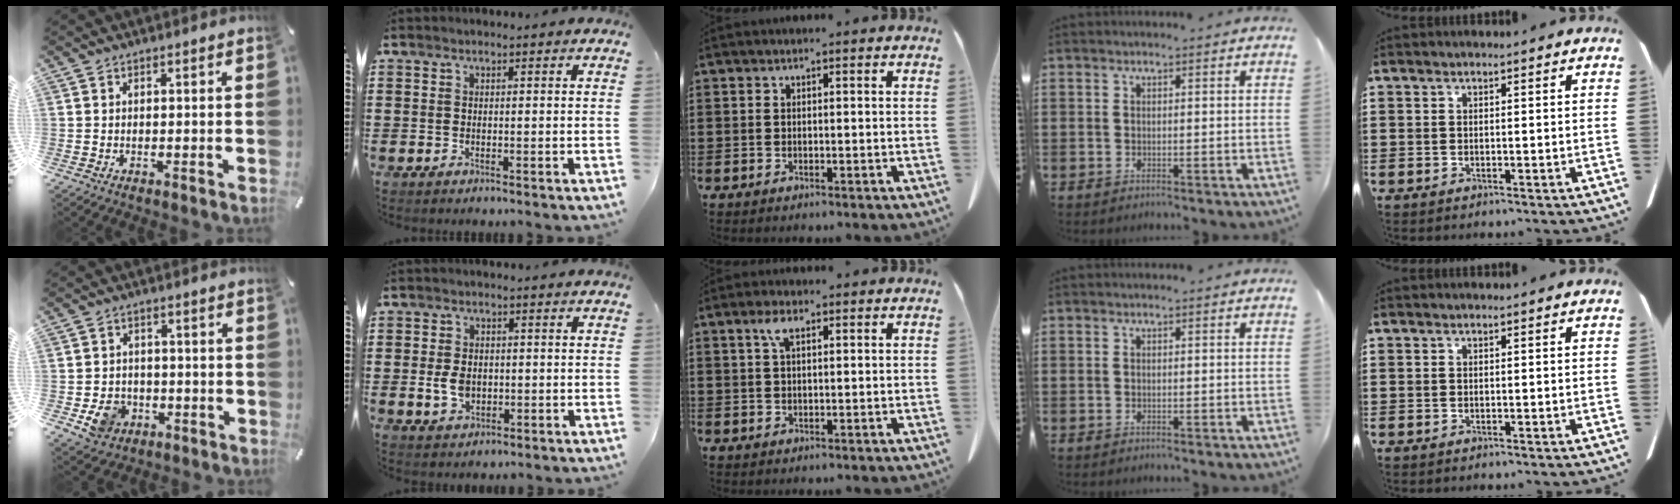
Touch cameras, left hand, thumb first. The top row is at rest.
{"thumb": {"total": 7.4, "force": [-2.3, 6.4, 2.8], "torque": [-0.066, 0.013, -0.040]}, "index": {"total": 3.9, "force": [-0.3, 2.7, 2.8], "torque": [-0.064, 0.004, -0.006]}, "middle": {"total": 3.2, "force": [1.4, 1.0, 2.6], "torque": [-0.059, 0.005, 0.025]}}